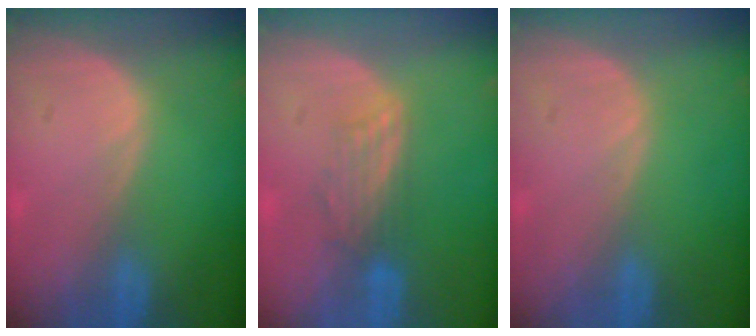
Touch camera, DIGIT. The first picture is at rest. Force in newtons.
{"total": 3.6, "press": 3.2, "slide": 1.7}
{"total": 0.0}